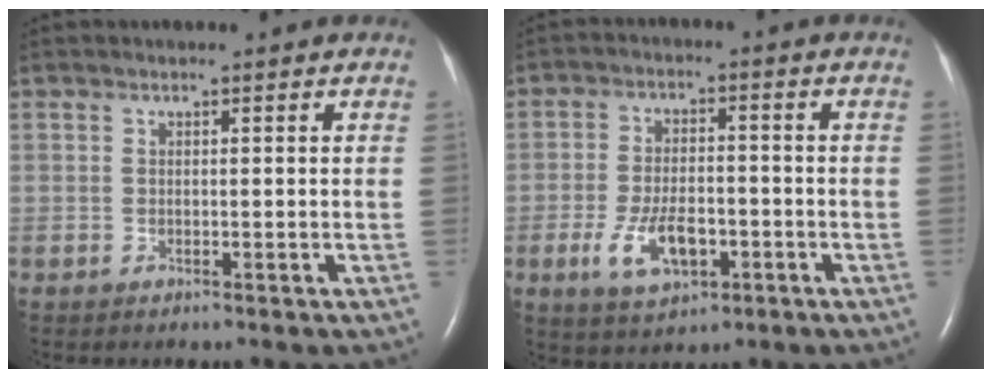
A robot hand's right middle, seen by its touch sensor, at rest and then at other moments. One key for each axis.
{"total": 7.6, "fx": -2.8, "fy": 3.6, "fz": 6.1, "tx": -0.120, "ty": -0.003, "tz": -0.044}